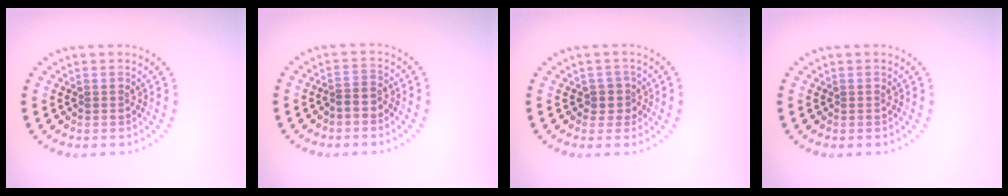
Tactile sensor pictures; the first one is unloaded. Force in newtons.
{"total": 1.6, "press": 1.4, "slide": 0.7}
{"total": 1.7, "press": 1.4, "slide": 0.9}
{"total": 0.0}